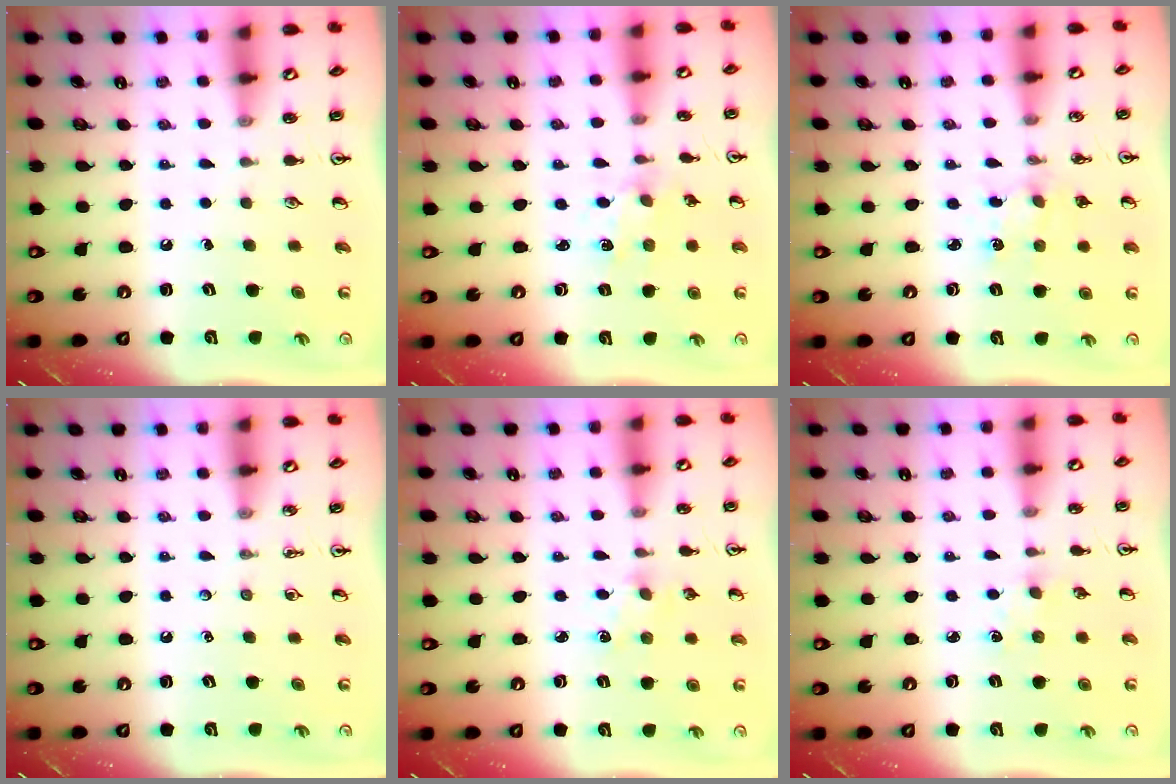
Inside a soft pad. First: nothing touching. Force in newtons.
{"total": 1.5, "press": 1.5, "slide": 0.3}
{"total": 2.7, "press": 2.6, "slide": 0.4}
{"total": 0.0}
{"total": 2.5, "press": 2.5, "slide": 0.3}
{"total": 2.8, "press": 2.7, "slide": 0.4}